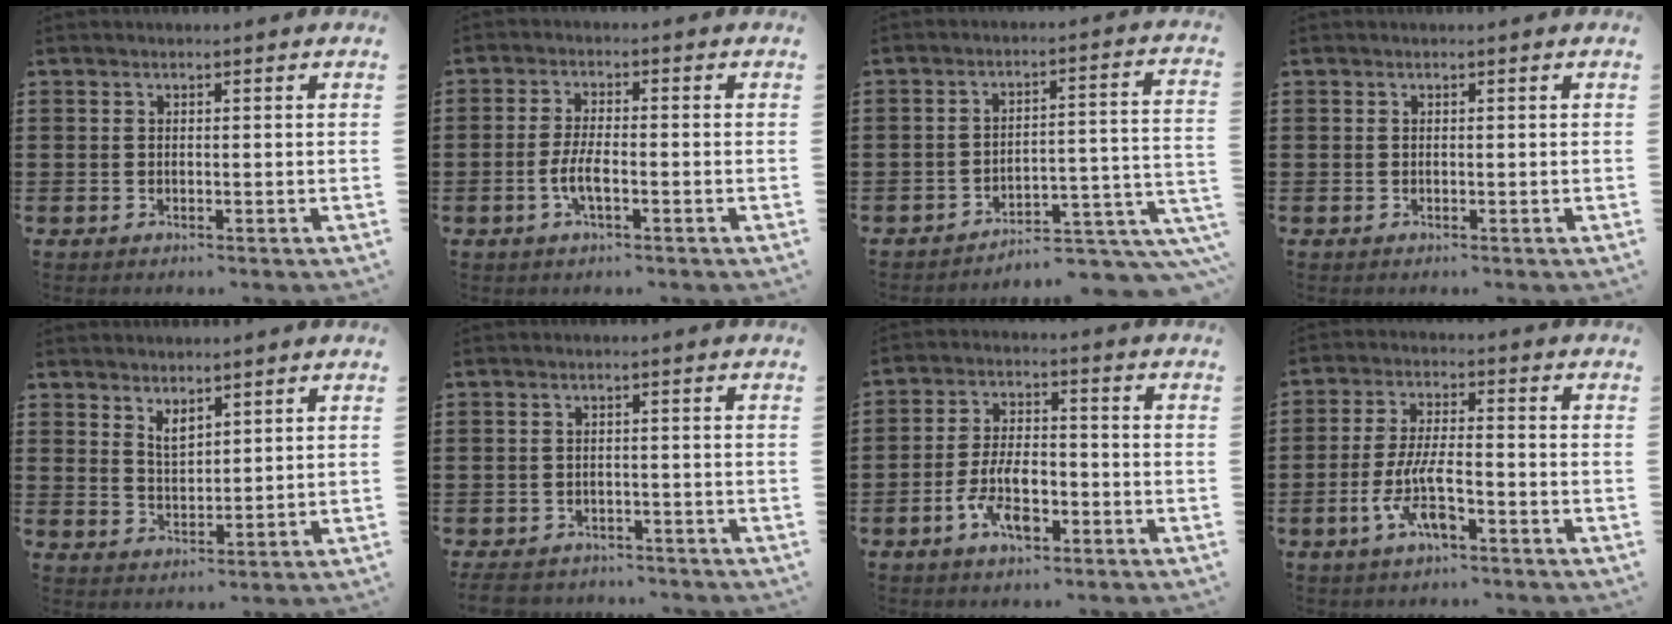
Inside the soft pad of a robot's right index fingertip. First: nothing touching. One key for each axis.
{"total": 3.9, "fx": -1.3, "fy": 1.0, "fz": 3.5, "tx": -0.082, "ty": -0.004, "tz": -0.030}
{"total": 5.0, "fx": -4.6, "fy": 0.6, "fz": 1.9, "tx": -0.029, "ty": -0.003, "tz": -0.093}
{"total": 0.0}
{"total": 3.1, "fx": 2.5, "fy": 1.4, "fz": 1.2, "tx": -0.030, "ty": 0.003, "tz": 0.047}
{"total": 2.8, "fx": -2.7, "fy": 0.7, "fz": 0.5, "tx": -0.020, "ty": -0.001, "tz": -0.059}
{"total": 8.0, "fx": -3.3, "fy": 3.7, "fz": 6.3, "tx": -0.134, "ty": 0.000, "tz": -0.062}
{"total": 8.0, "fx": -3.4, "fy": 2.3, "fz": 6.9, "tx": -0.159, "ty": -0.013, "tz": -0.068}